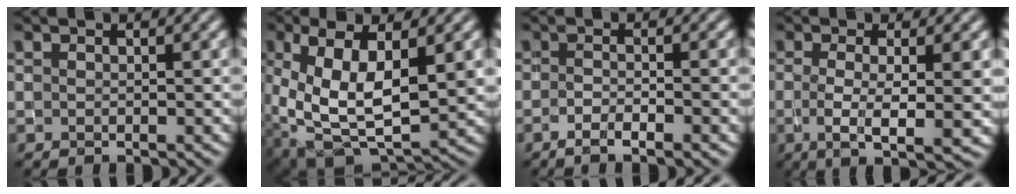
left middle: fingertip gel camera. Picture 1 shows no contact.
{"total": 10.7, "force": [0.7, 5.6, 9.1], "torque": [-0.181, -0.007, 0.011]}
{"total": 2.8, "force": [-1.7, 0.6, 2.2], "torque": [-0.036, 0.000, -0.029]}
{"total": 5.5, "force": [-0.8, 1.4, 5.3], "torque": [-0.088, -0.009, -0.014]}